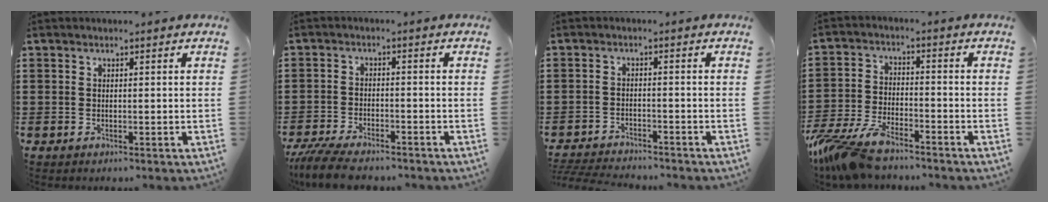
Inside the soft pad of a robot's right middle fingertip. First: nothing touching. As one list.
[{"total": 5.1, "force": [-4.6, 0.9, 1.9], "torque": [-0.058, -0.009, -0.097]}, {"total": 3.3, "force": [-3.3, 0.2, 0.3], "torque": [-0.014, -0.002, -0.073]}, {"total": 8.1, "force": [-6.8, 1.8, 3.9], "torque": [-0.108, -0.003, -0.139]}]